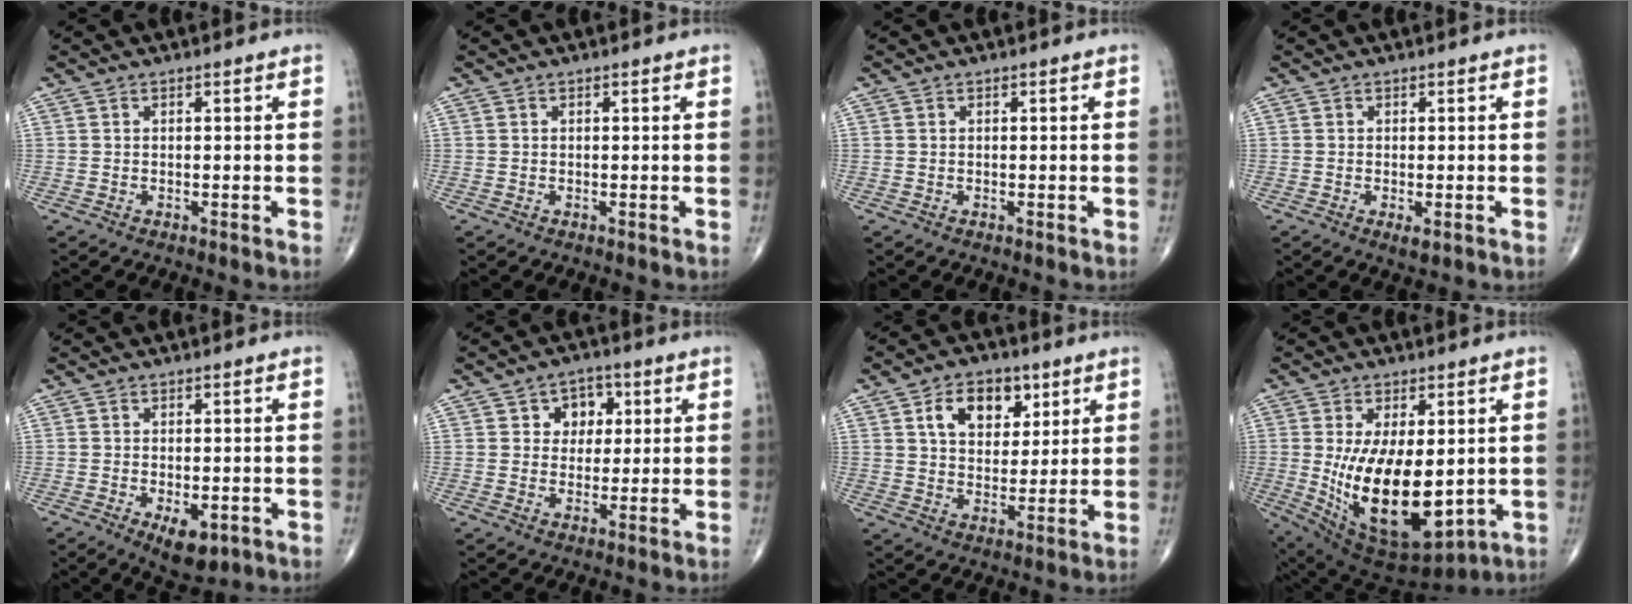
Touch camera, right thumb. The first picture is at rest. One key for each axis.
{"total": 0.0}
{"total": 0.0}
{"total": 1.5, "fx": -0.5, "fy": 0.5, "fz": 1.4, "tx": -0.022, "ty": -0.004, "tz": -0.007}
{"total": 6.2, "fx": -2.4, "fy": 3.0, "fz": 4.9, "tx": -0.067, "ty": -0.001, "tz": -0.025}
{"total": 6.0, "fx": 1.8, "fy": 4.9, "fz": 3.0, "tx": -0.002, "ty": 0.001, "tz": 0.020}
{"total": 10.4, "fx": 4.4, "fy": 6.9, "fz": 6.4, "tx": -0.065, "ty": -0.014, "tz": 0.073}
{"total": 18.7, "fx": -1.1, "fy": 9.0, "fz": 16.3, "tx": -0.280, "ty": -0.027, "tz": 0.013}